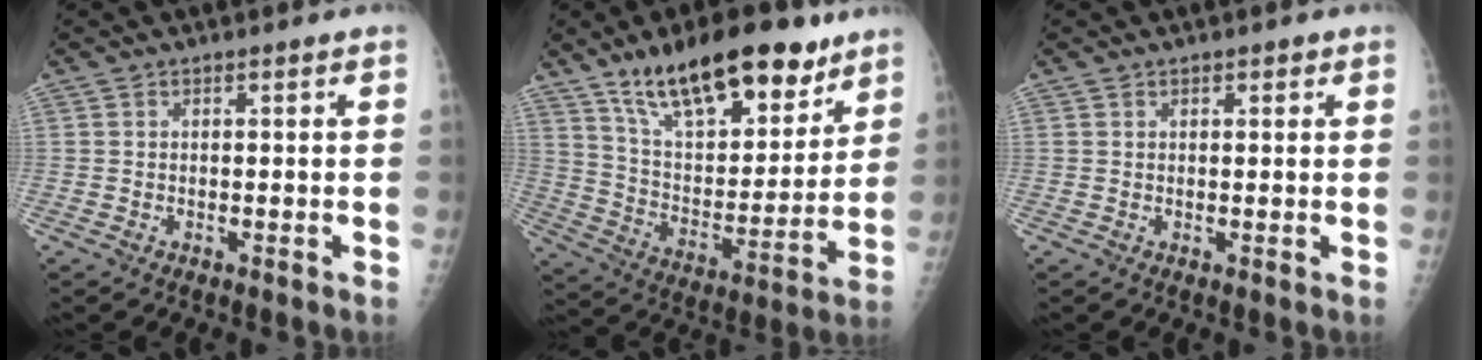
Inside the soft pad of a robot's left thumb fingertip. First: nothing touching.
{"total": 23.6, "force": [15.7, 9.5, 14.9], "torque": [-0.197, -0.058, 0.267]}
{"total": 1.2, "force": [0.8, 0.6, 0.7], "torque": [-0.003, -0.002, 0.009]}